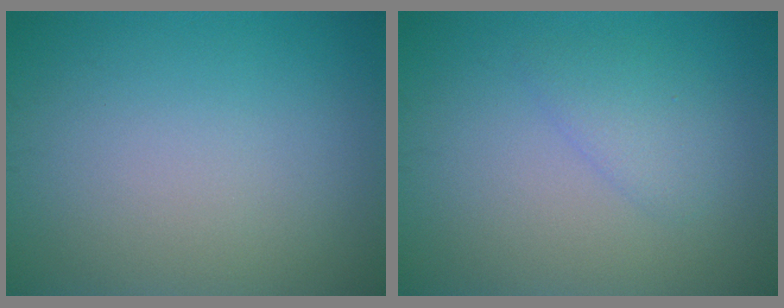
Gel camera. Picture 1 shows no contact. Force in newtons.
{"total": 1.9, "press": 1.9, "slide": 0.1}